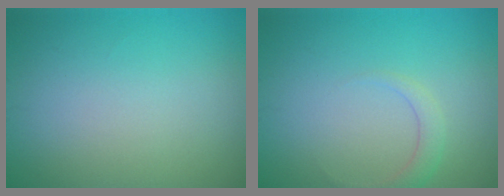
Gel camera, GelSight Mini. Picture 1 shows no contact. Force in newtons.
{"total": 1.6, "press": 1.6, "slide": 0.1}